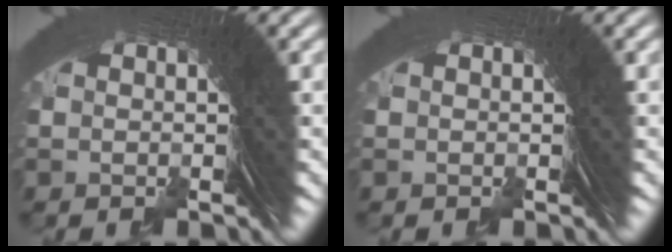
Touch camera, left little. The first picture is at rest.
{"total": 0.0}